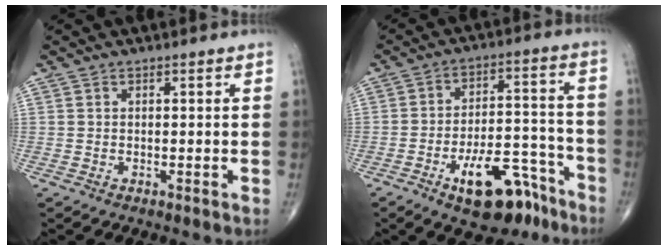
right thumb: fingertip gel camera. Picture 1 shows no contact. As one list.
[{"total": 14.8, "force": [-9.1, 6.2, 9.8], "torque": [-0.120, 0.075, -0.136]}]